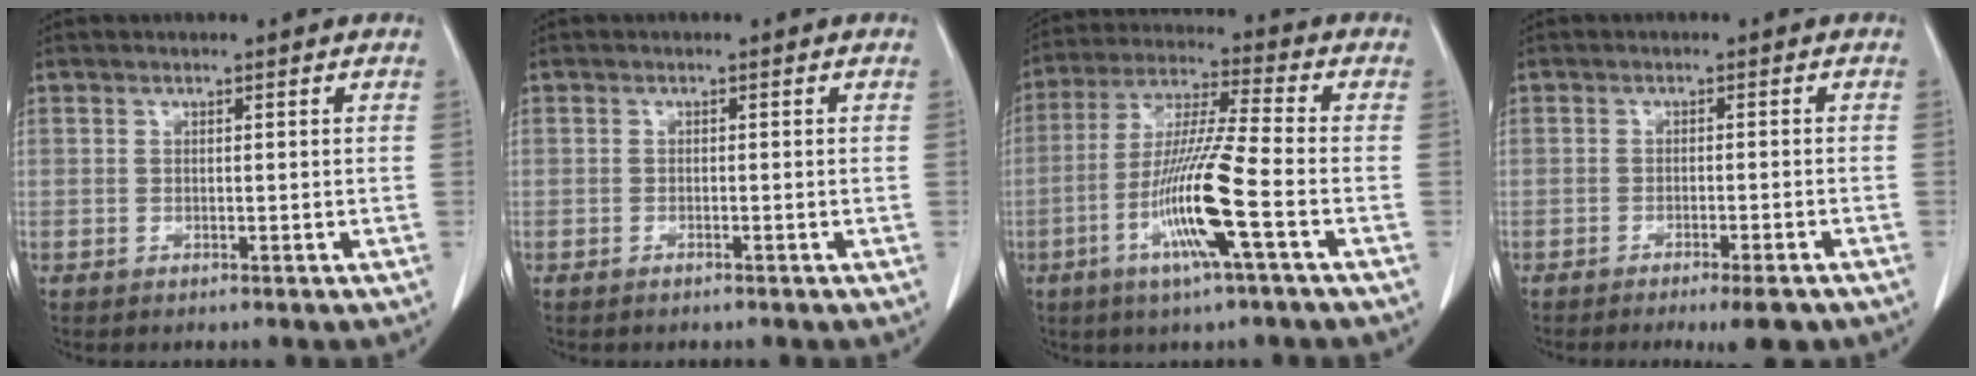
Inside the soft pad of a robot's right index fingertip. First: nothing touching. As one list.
[{"total": 0.6, "force": [-0.5, 0.1, 0.3], "torque": [-0.011, -0.001, -0.007]}, {"total": 12.8, "force": [-4.5, -0.6, 12.0], "torque": [-0.239, -0.010, -0.089]}, {"total": 5.4, "force": [-4.1, 0.4, 3.4], "torque": [-0.034, -0.008, -0.055]}]